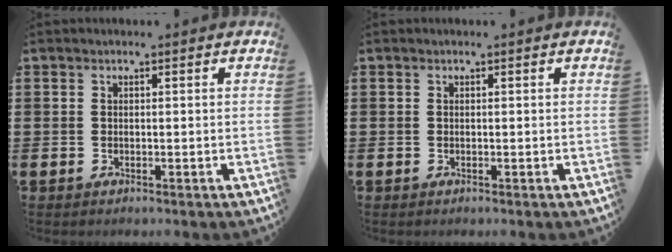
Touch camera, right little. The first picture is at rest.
{"total": 0.0}